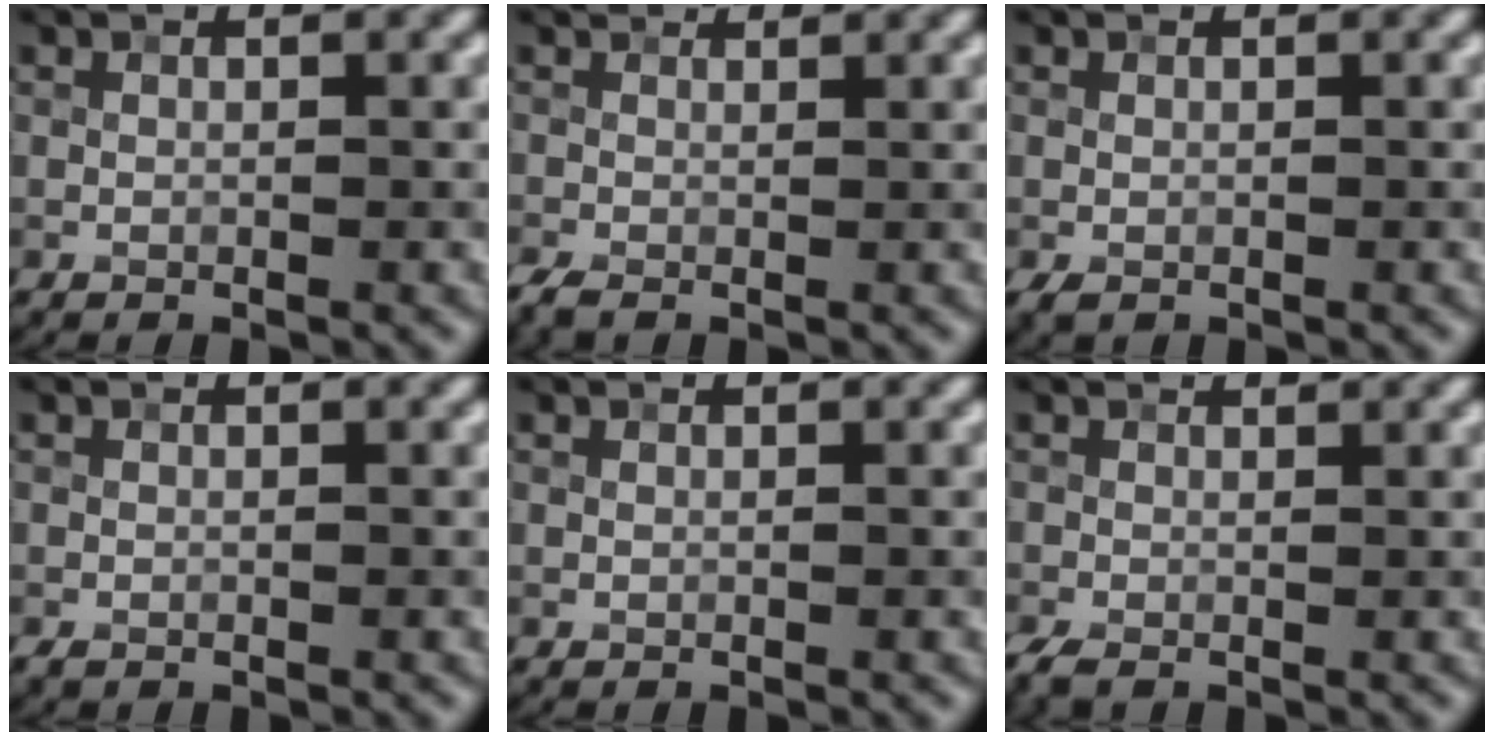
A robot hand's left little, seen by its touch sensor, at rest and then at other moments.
{"total": 1.9, "force": [-0.5, 1.2, 1.4], "torque": [-0.050, -0.003, -0.016]}
{"total": 1.0, "force": [-0.5, 0.7, 0.5], "torque": [-0.018, -0.003, -0.011]}
{"total": 0.7, "force": [-0.4, 0.4, 0.3], "torque": [-0.010, -0.002, -0.009]}
{"total": 0.0}
{"total": 2.0, "force": [-0.7, 1.2, 1.5], "torque": [-0.051, -0.003, -0.021]}